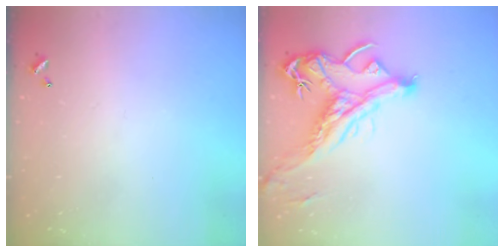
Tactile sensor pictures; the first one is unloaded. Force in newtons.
{"total": 3.5, "press": 3.3, "slide": 1.3}